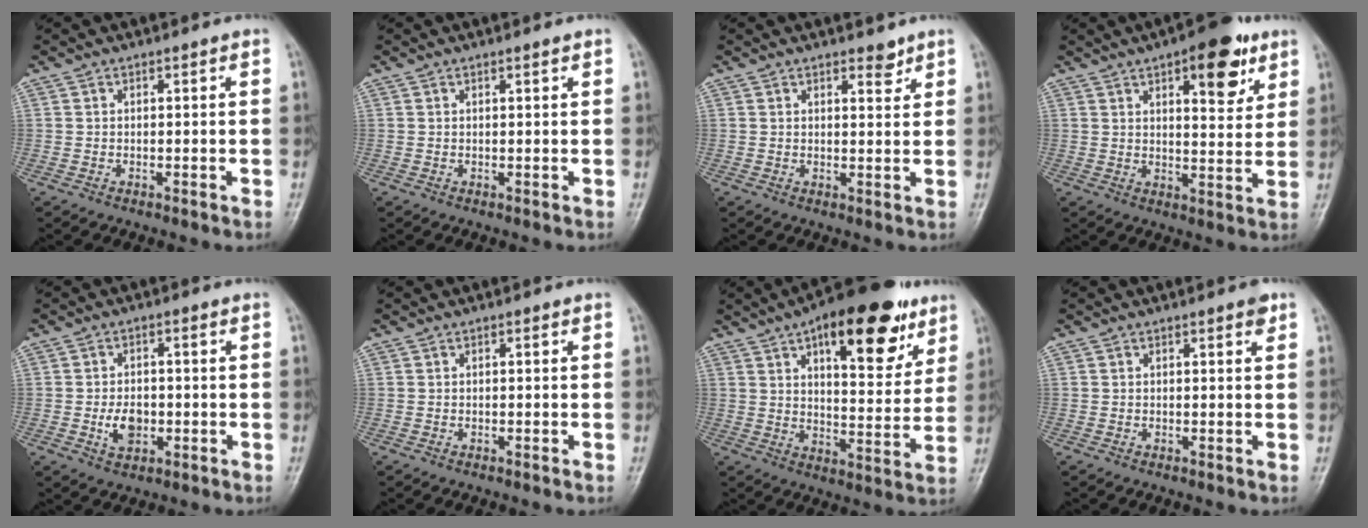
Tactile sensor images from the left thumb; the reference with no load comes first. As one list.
[{"total": 0.7, "force": [0.5, 0.0, 0.5], "torque": [-0.008, -0.002, 0.008]}, {"total": 2.6, "force": [2.0, 1.1, 1.3], "torque": [-0.007, -0.014, 0.030]}, {"total": 12.3, "force": [6.5, 4.9, 9.2], "torque": [-0.092, -0.026, 0.085]}, {"total": 5.1, "force": [-1.1, 3.5, 3.6], "torque": [-0.052, 0.002, -0.015]}, {"total": 0.0}, {"total": 21.1, "force": [11.5, 8.8, 15.3], "torque": [-0.181, -0.034, 0.170]}, {"total": 1.4, "force": [0.9, 0.4, 1.0], "torque": [-0.012, -0.002, 0.009]}]